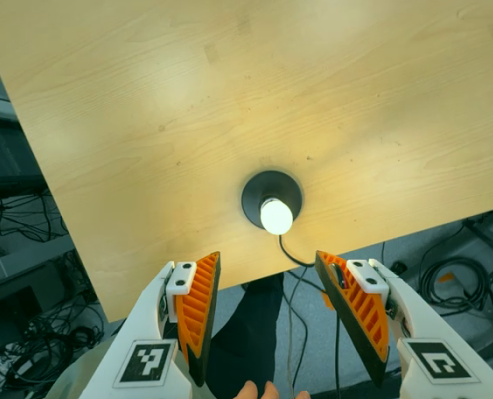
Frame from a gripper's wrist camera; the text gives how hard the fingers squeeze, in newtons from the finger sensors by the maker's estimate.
{"total": 0.0}